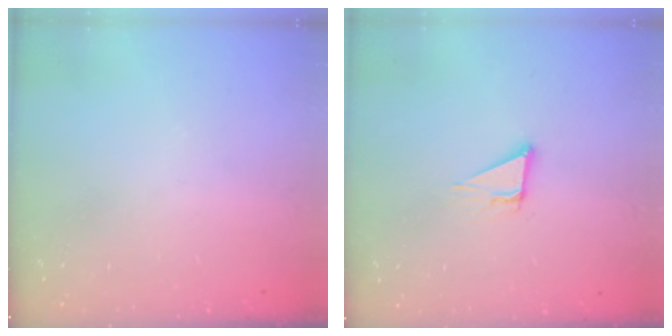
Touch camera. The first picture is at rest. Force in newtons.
{"total": 3.8, "press": 3.7, "slide": 0.4}